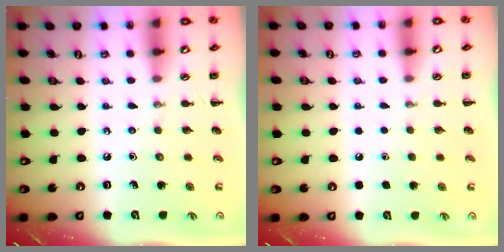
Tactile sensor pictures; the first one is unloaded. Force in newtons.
{"total": 1.8, "press": 1.8, "slide": 0.1}